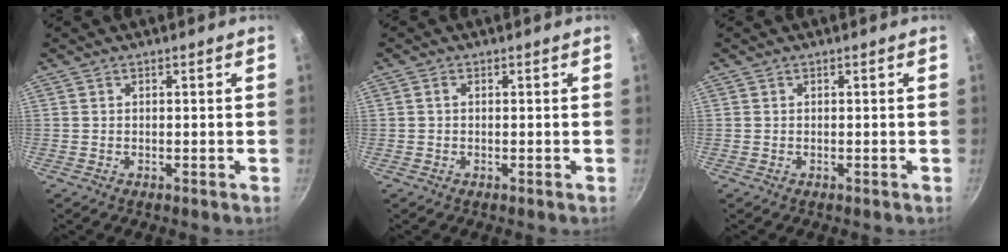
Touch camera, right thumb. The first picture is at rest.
{"total": 0.8, "force": [0.1, 0.6, 0.6], "torque": [-0.010, 0.005, 0.001]}
{"total": 0.0}